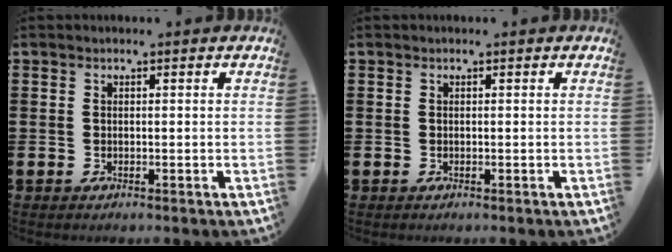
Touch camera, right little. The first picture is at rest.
{"total": 0.0}